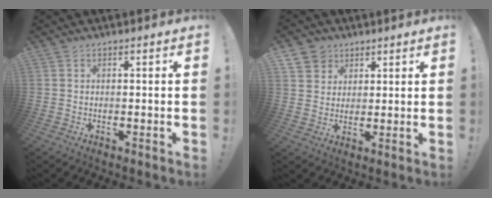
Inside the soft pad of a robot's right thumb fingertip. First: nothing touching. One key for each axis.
{"total": 5.9, "fx": 3.2, "fy": 4.9, "fz": 0.5, "tx": -0.007, "ty": -0.022, "tz": 0.065}